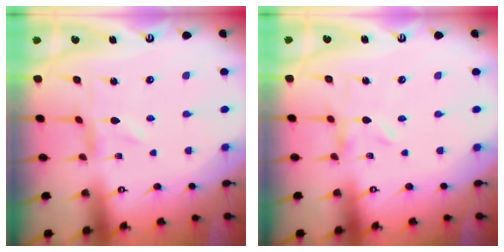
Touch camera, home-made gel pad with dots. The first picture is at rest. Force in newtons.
{"total": 0.0}